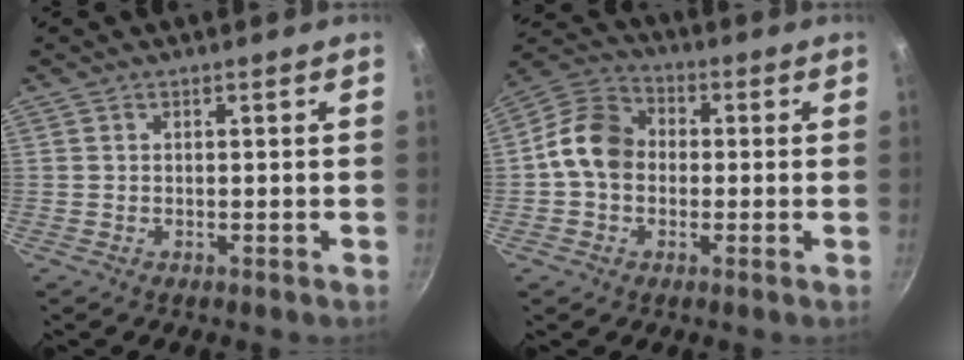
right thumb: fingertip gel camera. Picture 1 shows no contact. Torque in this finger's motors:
{"motor_torque": [1.73, 1.43, 0.52, -0.60, 0.07]}